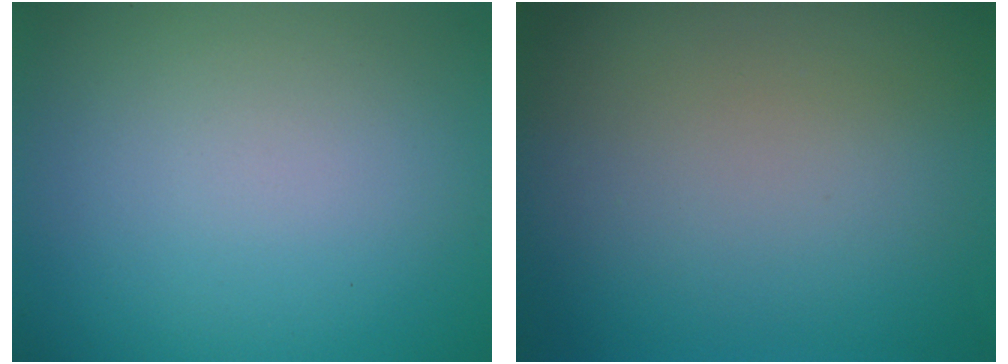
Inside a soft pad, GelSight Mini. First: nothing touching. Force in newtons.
{"total": 0.0}